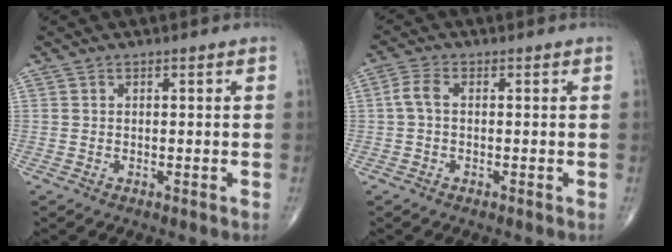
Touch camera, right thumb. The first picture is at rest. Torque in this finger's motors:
{"motor_torque": [-0.40, 0.39, 0.04, -0.03, 0.04]}